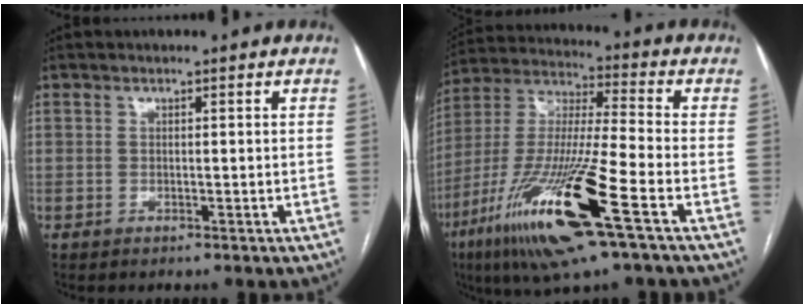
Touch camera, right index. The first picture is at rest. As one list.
[{"total": 21.1, "force": [-9.6, 1.3, 18.7], "torque": [-0.396, -0.045, -0.182]}]